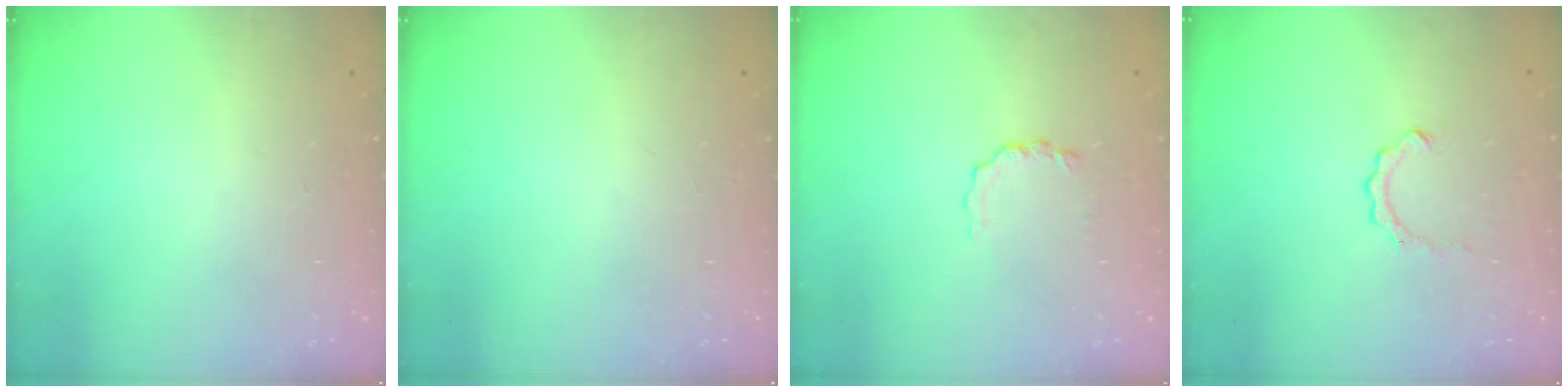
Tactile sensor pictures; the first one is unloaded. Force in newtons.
{"total": 0.0}
{"total": 3.4, "press": 3.4, "slide": 0.4}
{"total": 2.6, "press": 2.6, "slide": 0.3}